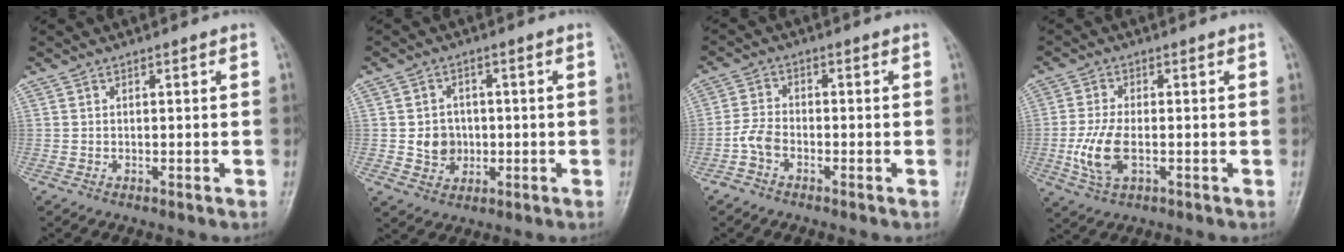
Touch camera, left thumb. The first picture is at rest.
{"total": 5.2, "force": [-0.4, 4.8, 2.2], "torque": [-0.010, 0.003, -0.004]}
{"total": 3.6, "force": [-2.0, 2.1, 2.1], "torque": [-0.043, 0.011, -0.045]}
{"total": 7.1, "force": [-1.6, 3.6, 5.9], "torque": [-0.132, 0.000, -0.026]}